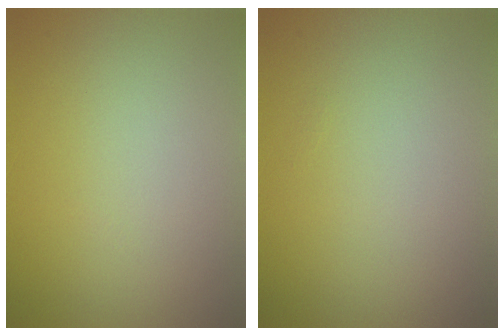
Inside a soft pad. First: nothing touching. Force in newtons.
{"total": 0.0}